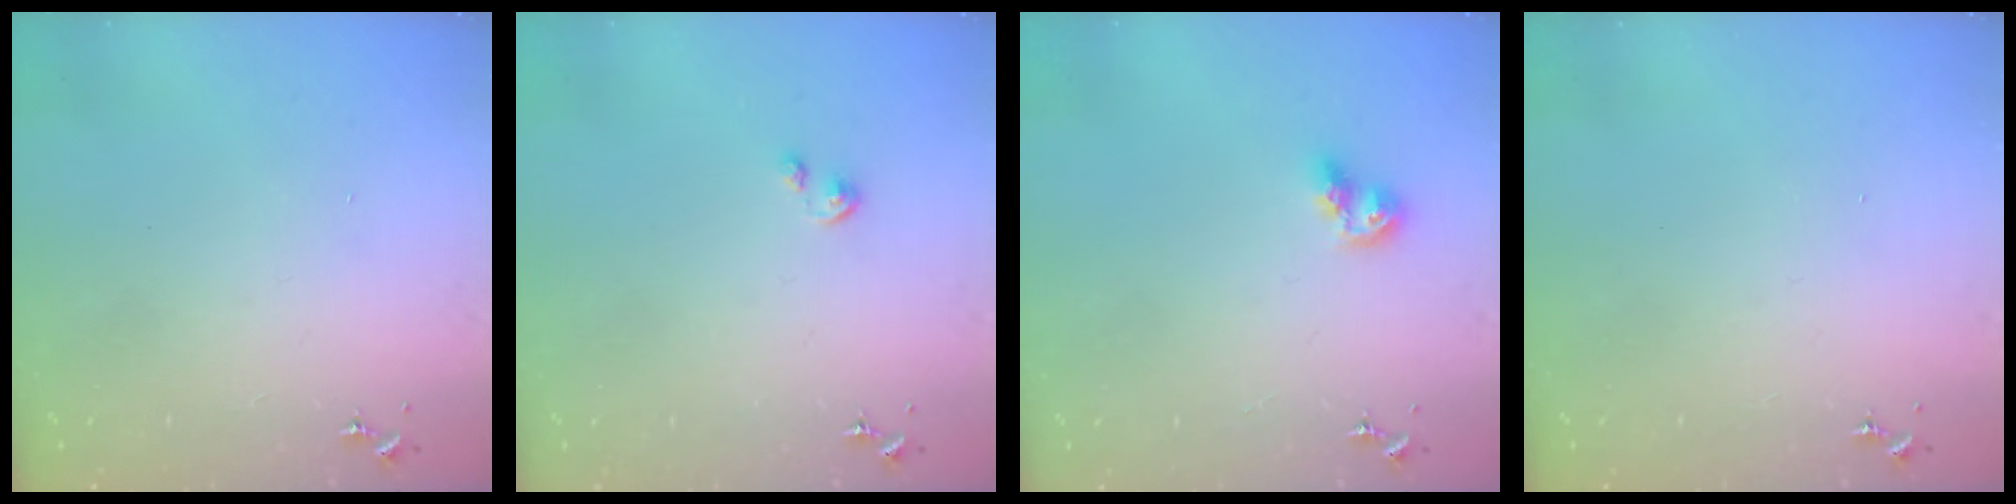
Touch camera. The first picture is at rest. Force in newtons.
{"total": 0.9, "press": 0.9, "slide": 0.1}
{"total": 7.6, "press": 7.5, "slide": 0.9}
{"total": 0.0}